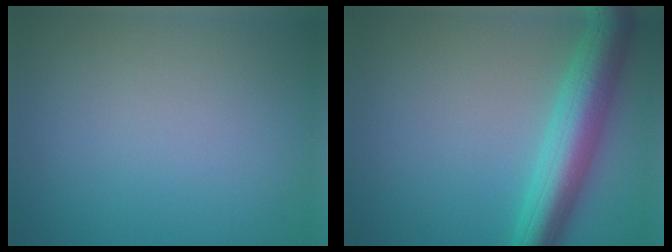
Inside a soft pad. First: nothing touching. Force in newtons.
{"total": 6.7, "press": 6.7, "slide": 0.3}